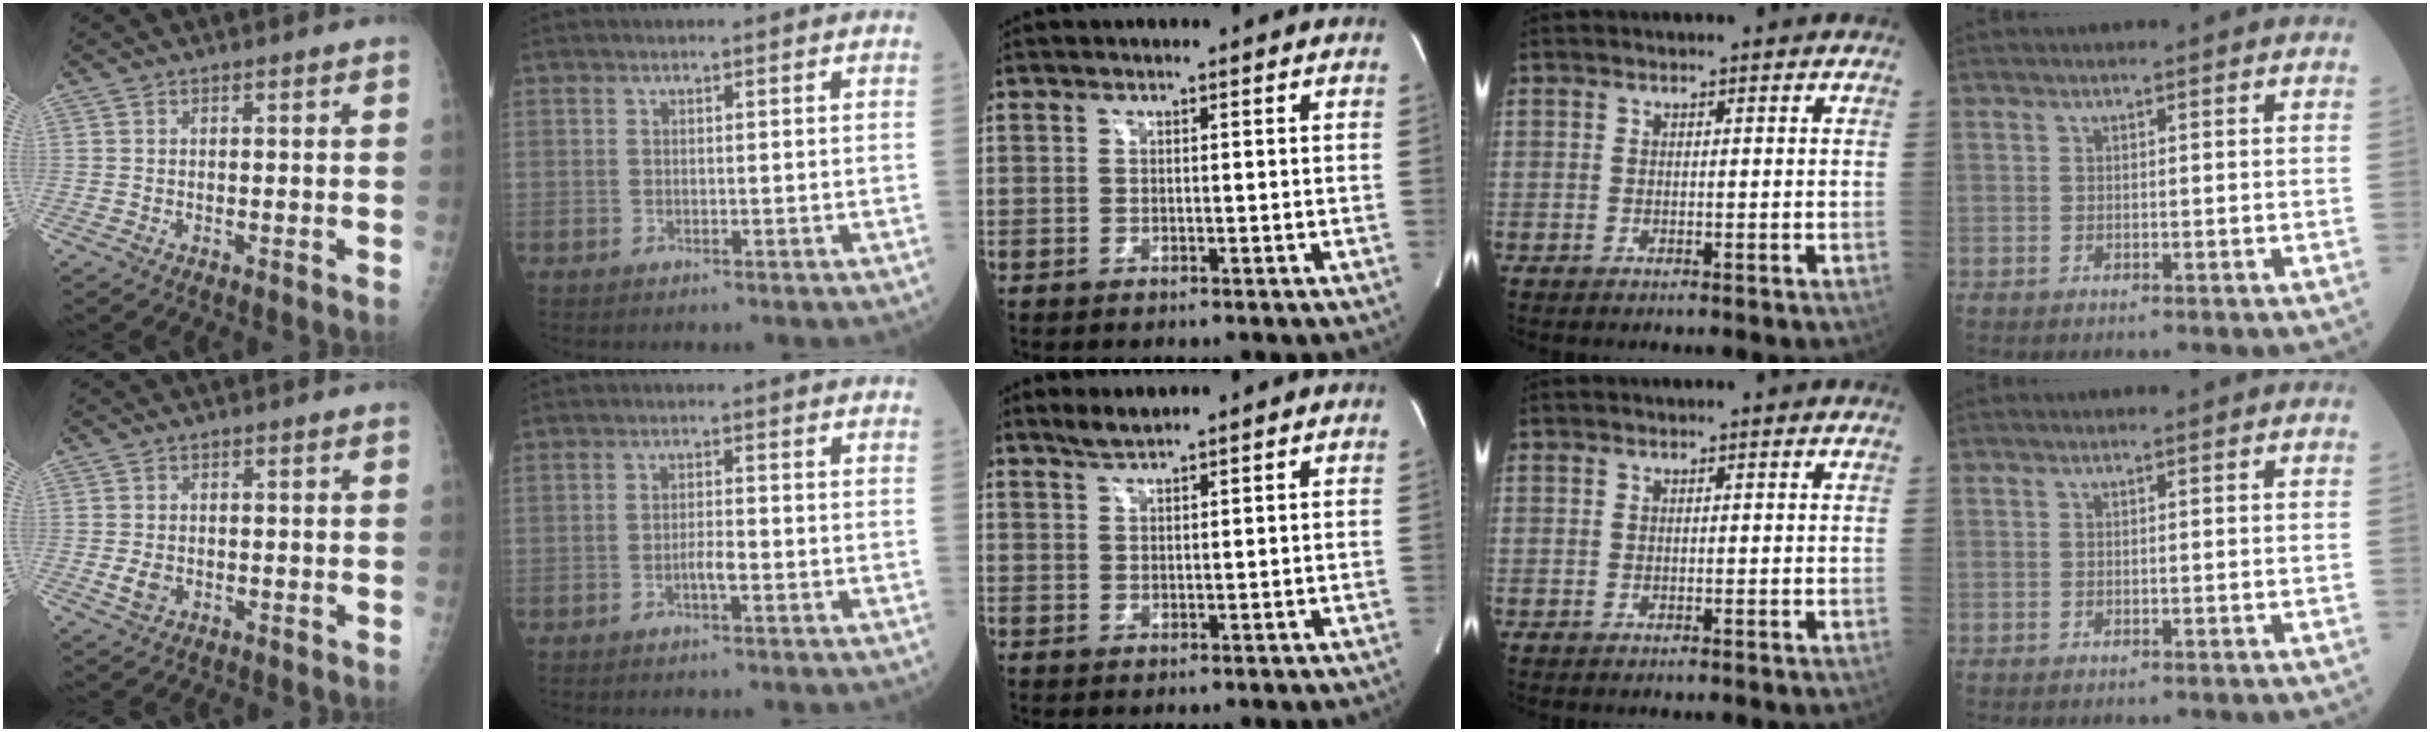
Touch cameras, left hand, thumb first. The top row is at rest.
{"thumb": {"total": 2.7, "force": [-0.8, 2.0, 1.5], "torque": [-0.025, -0.002, -0.012]}, "index": {"total": 2.1, "force": [-0.9, 0.3, 1.9], "torque": [-0.033, 0.001, -0.018]}, "middle": {"total": 2.0, "force": [1.9, -0.3, 0.7], "torque": [-0.018, 0.002, 0.040]}}